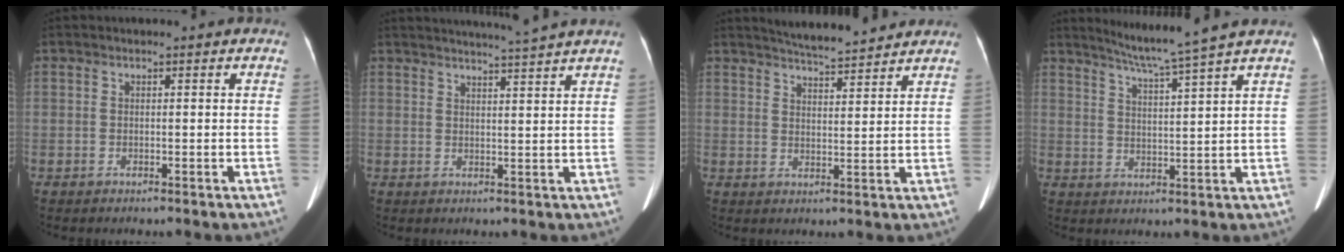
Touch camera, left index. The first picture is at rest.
{"total": 7.9, "force": [7.1, -2.0, 2.8], "torque": [-0.039, -0.007, 0.089]}
{"total": 8.6, "force": [8.2, 0.4, 2.6], "torque": [-0.049, 0.012, 0.119]}
{"total": 8.7, "force": [7.3, -2.4, 4.0], "torque": [-0.069, -0.008, 0.113]}